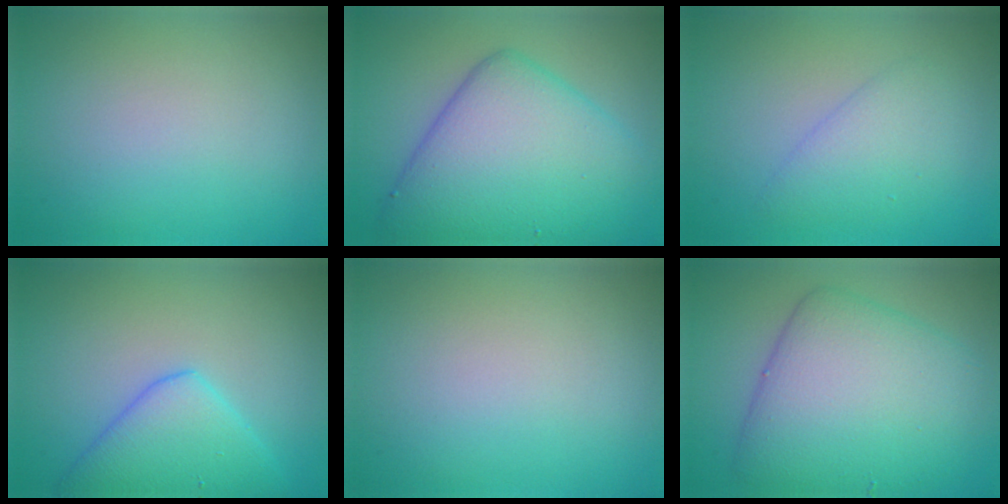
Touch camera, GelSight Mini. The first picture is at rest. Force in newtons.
{"total": 10.4, "press": 10.4, "slide": 0.4}
{"total": 2.5, "press": 2.5, "slide": 0.3}
{"total": 5.3, "press": 5.3, "slide": 0.2}
{"total": 0.0}
{"total": 9.2, "press": 9.2, "slide": 0.3}